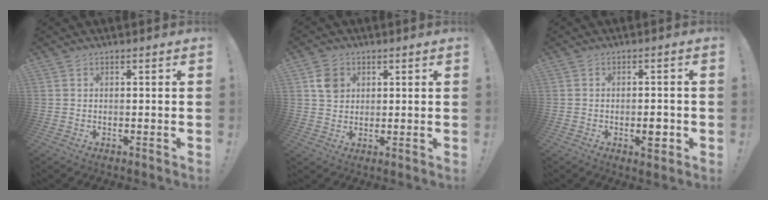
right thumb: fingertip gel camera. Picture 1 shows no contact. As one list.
[{"total": 6.1, "force": [2.4, 5.0, 2.4], "torque": [-0.018, -0.003, 0.044]}, {"total": 4.2, "force": [-1.7, 1.7, 3.5], "torque": [-0.044, 0.007, -0.029]}]